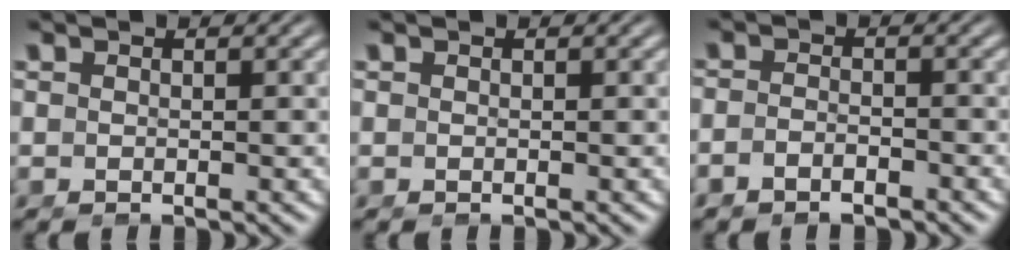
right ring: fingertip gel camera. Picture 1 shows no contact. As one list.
[{"total": 0.0}, {"total": 2.3, "force": [-2.1, 0.5, 0.8], "torque": [-0.018, -0.010, -0.032]}]